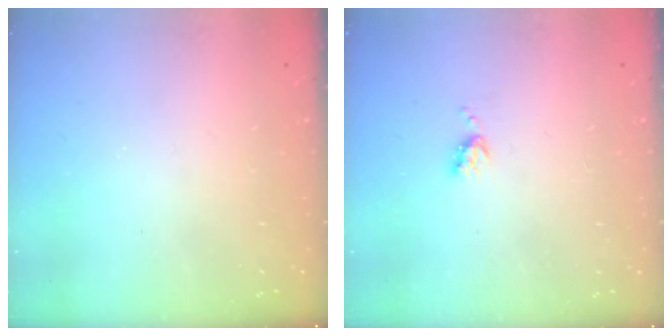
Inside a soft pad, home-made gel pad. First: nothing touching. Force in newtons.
{"total": 3.9, "press": 3.9, "slide": 0.5}